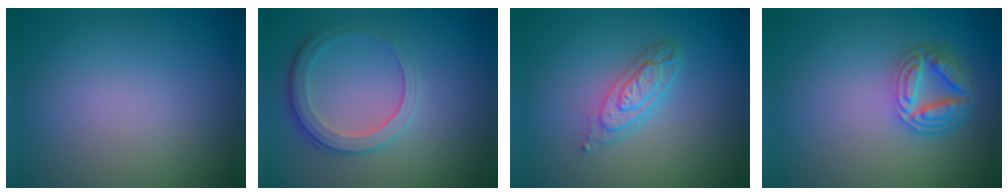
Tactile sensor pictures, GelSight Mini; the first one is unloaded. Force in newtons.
{"total": 3.7, "press": 2.8, "slide": 2.3}
{"total": 3.8, "press": 2.8, "slide": 2.6}
{"total": 4.5, "press": 3.4, "slide": 2.9}